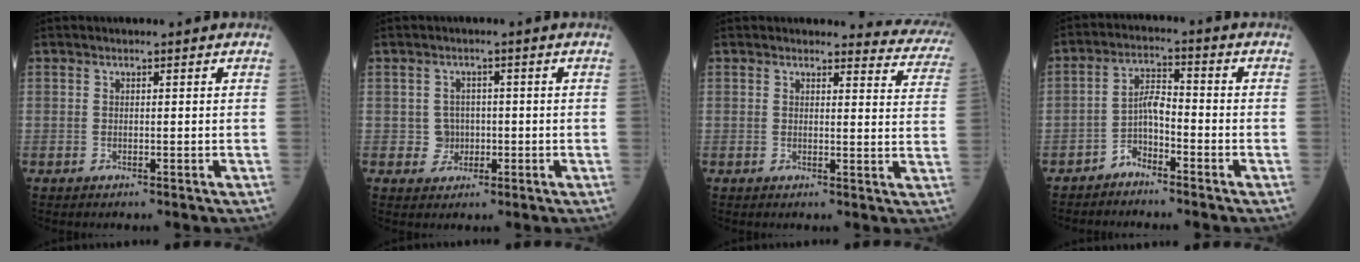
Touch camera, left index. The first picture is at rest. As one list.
[{"total": 2.7, "force": [-0.5, 2.6, 0.4], "torque": [-0.001, 0.007, -0.003]}, {"total": 9.2, "force": [9.0, 1.6, -0.3], "torque": [0.042, -0.062, 0.060]}, {"total": 3.7, "force": [-2.6, 1.3, 2.3], "torque": [-0.041, 0.007, -0.052]}]